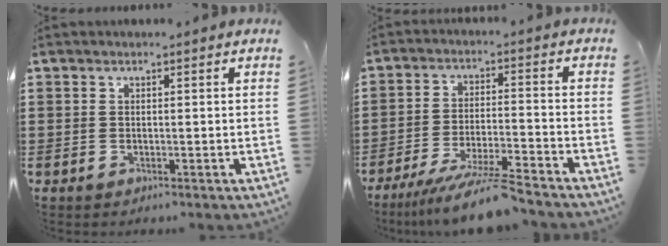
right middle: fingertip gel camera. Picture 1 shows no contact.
{"total": 8.7, "force": [-7.5, -0.2, 4.3], "torque": [-0.083, -0.008, -0.143]}